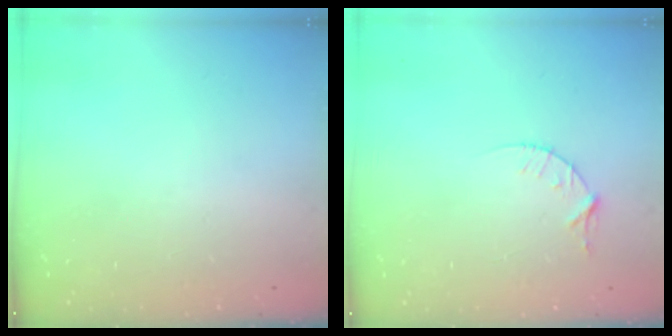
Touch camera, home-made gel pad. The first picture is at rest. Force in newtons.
{"total": 4.3, "press": 4.3, "slide": 0.5}